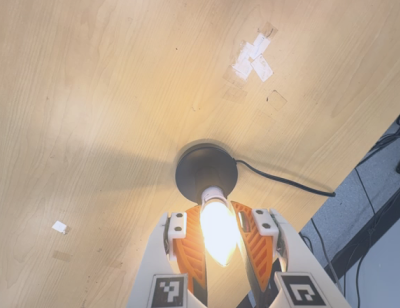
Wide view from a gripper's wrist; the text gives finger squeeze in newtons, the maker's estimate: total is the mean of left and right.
{"total": 13.8, "left": 13.4, "right": 14.2}